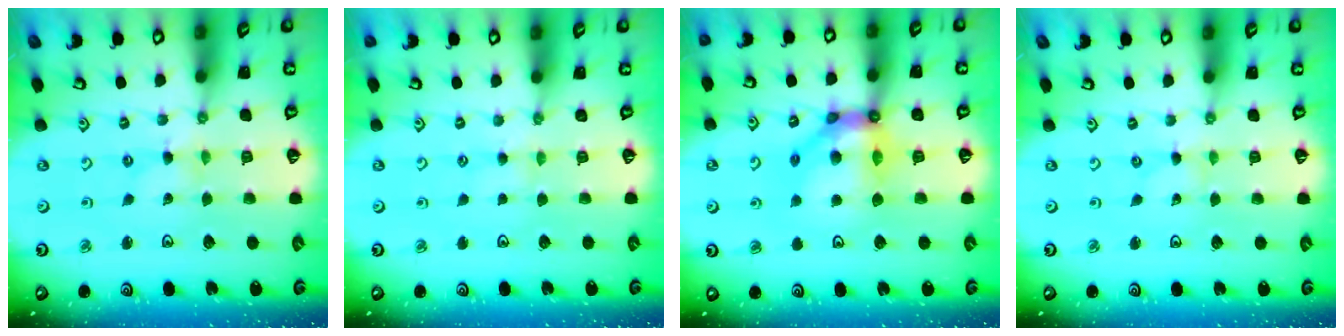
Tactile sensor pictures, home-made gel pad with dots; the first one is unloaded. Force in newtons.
{"total": 3.2, "press": 3.2, "slide": 0.4}
{"total": 13.5, "press": 13.4, "slide": 1.5}
{"total": 0.0}